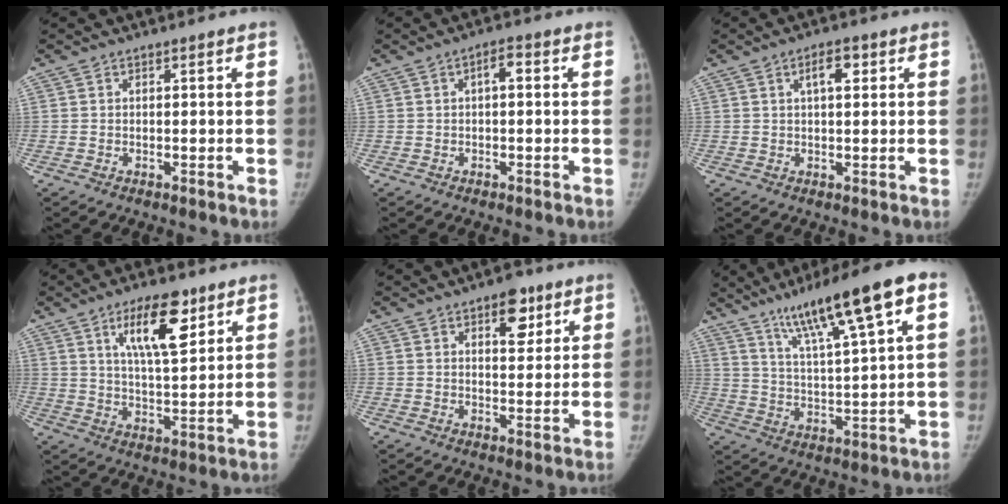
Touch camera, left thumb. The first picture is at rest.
{"total": 2.4, "force": [0.2, 1.1, 2.2], "torque": [-0.029, 0.010, -0.003]}
{"total": 4.1, "force": [1.5, 1.7, 3.3], "torque": [-0.046, 0.001, 0.022]}
{"total": 12.1, "force": [6.4, 4.2, 9.3], "torque": [-0.132, -0.037, 0.110]}
{"total": 6.5, "force": [3.5, 3.3, 4.4], "torque": [-0.033, -0.016, 0.045]}
{"total": 17.0, "force": [9.0, 2.4, 14.3], "torque": [-0.226, -0.016, 0.153]}